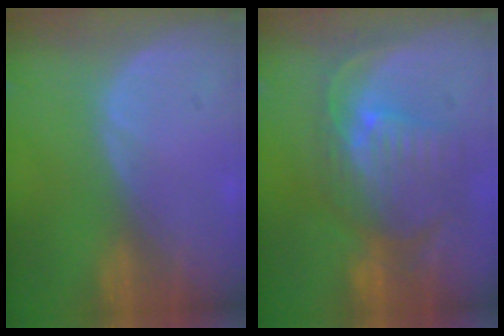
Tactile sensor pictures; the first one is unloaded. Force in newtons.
{"total": 10.5, "press": 9.3, "slide": 4.8}